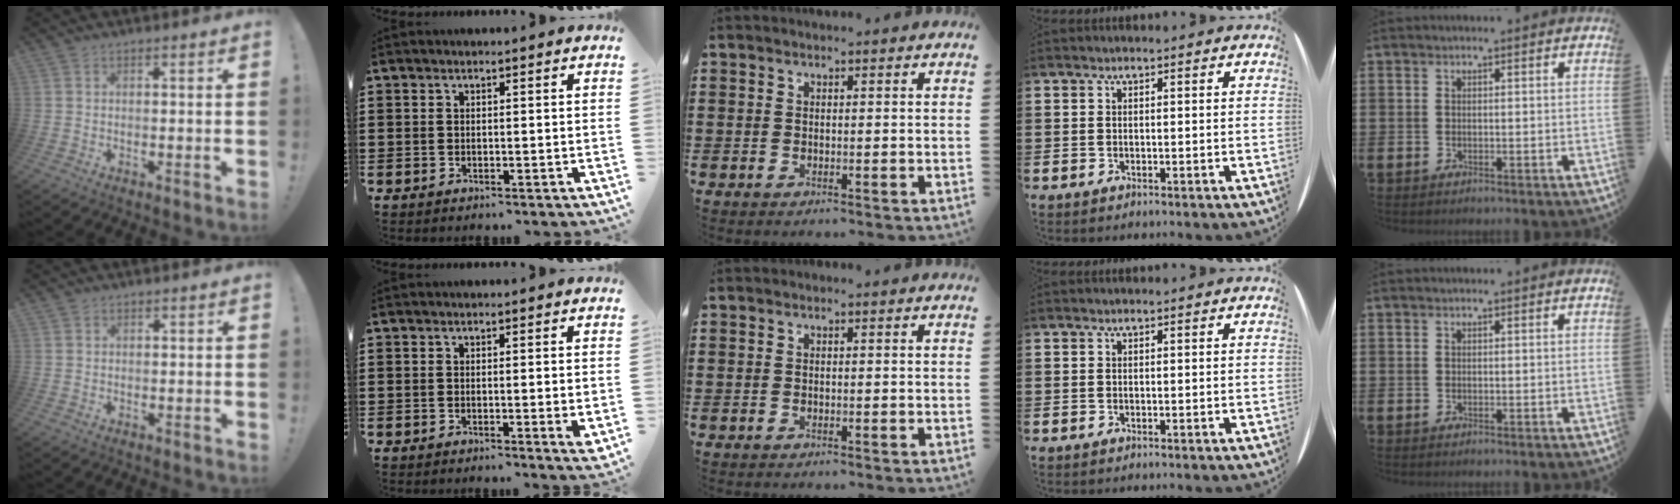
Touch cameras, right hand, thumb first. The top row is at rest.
{"thumb": {"total": 1.4, "force": [1.0, 1.0, -0.1], "torque": [0.017, -0.010, 0.015]}, "index": {"total": 1.9, "force": [-0.2, 0.2, 1.9], "torque": [-0.034, -0.007, -0.001]}}